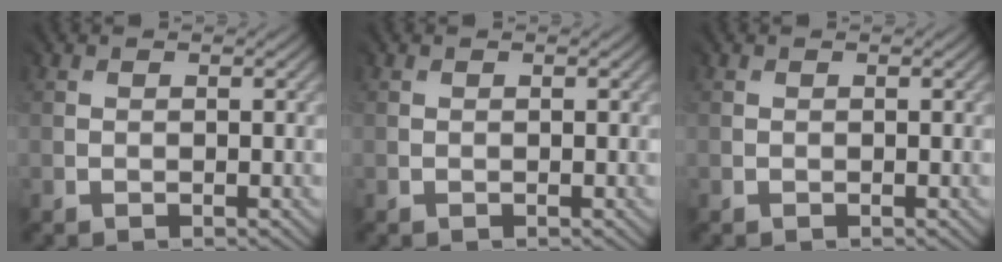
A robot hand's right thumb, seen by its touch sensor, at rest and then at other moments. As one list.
[{"total": 0.0}, {"total": 0.0}]